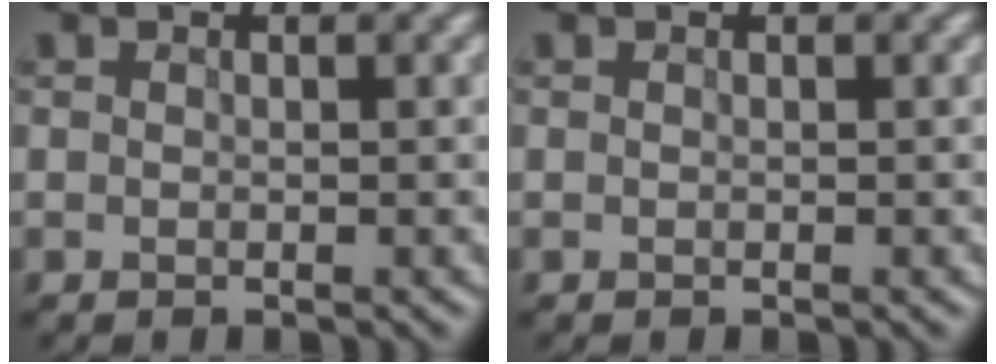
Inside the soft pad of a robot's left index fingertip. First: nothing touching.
{"total": 0.0}